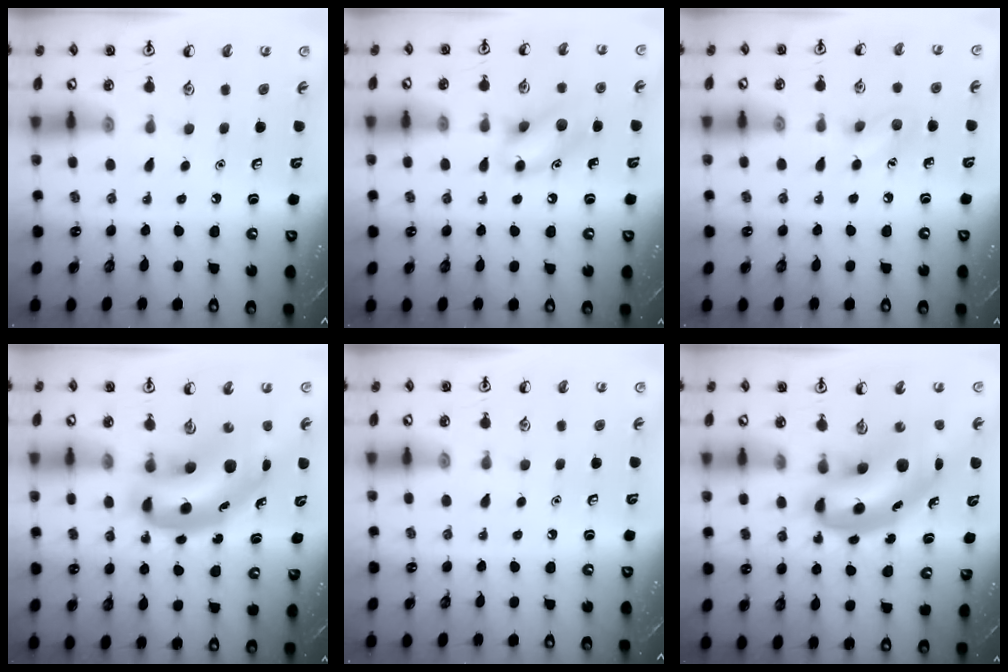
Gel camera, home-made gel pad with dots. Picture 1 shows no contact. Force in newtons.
{"total": 9.8, "press": 9.7, "slide": 1.2}
{"total": 7.5, "press": 7.3, "slide": 1.9}
{"total": 12.8, "press": 12.2, "slide": 3.9}
{"total": 0.0}
{"total": 9.6, "press": 9.3, "slide": 2.5}